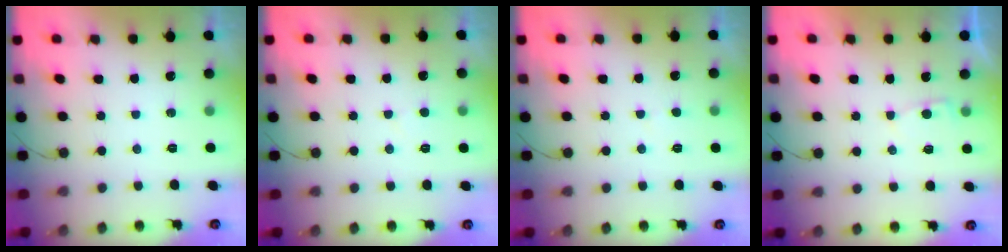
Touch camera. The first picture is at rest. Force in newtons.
{"total": 3.0, "press": 3.0, "slide": 0.3}
{"total": 2.1, "press": 2.1, "slide": 0.2}
{"total": 2.3, "press": 2.3, "slide": 0.2}